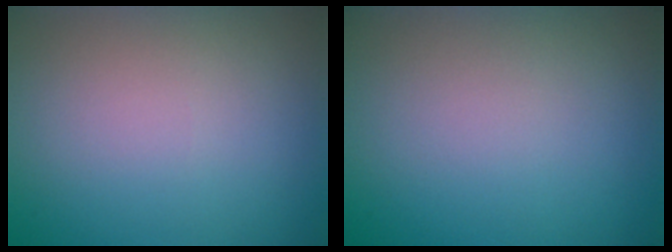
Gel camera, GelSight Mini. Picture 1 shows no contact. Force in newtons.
{"total": 0.0}